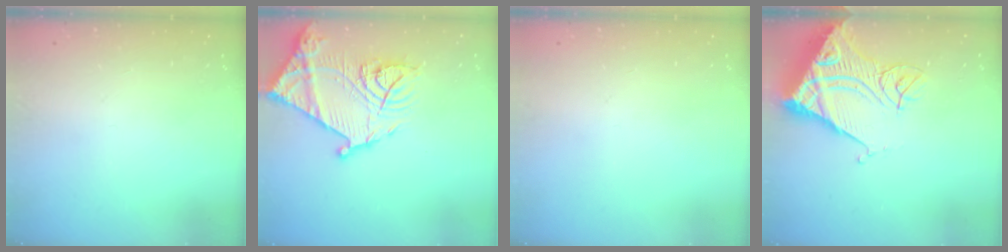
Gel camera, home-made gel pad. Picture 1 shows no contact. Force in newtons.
{"total": 20.6, "press": 20.5, "slide": 1.8}
{"total": 0.0}
{"total": 17.3, "press": 17.2, "slide": 2.1}